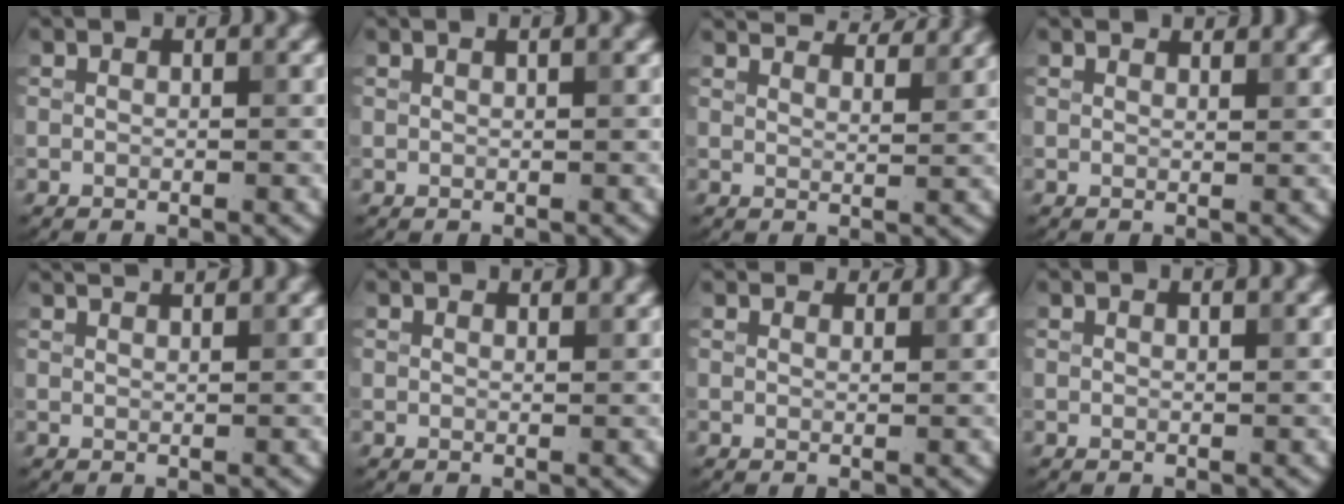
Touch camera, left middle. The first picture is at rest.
{"total": 0.7, "force": [0.4, 0.0, 0.6], "torque": [-0.009, 0.007, 0.012]}
{"total": 5.1, "force": [4.9, 0.4, 1.6], "torque": [-0.031, 0.011, 0.062]}
{"total": 1.2, "force": [1.2, 0.3, 0.2], "torque": [-0.009, 0.001, 0.020]}
{"total": 2.3, "force": [2.2, -0.1, 0.6], "torque": [-0.011, 0.009, 0.035]}
{"total": 0.9, "force": [0.9, 0.2, 0.2], "torque": [-0.006, 0.001, 0.017]}
{"total": 2.2, "force": [2.1, 0.5, 0.4], "torque": [-0.014, 0.006, 0.027]}
{"total": 0.8, "force": [0.6, 0.1, 0.6], "torque": [-0.008, 0.004, 0.015]}